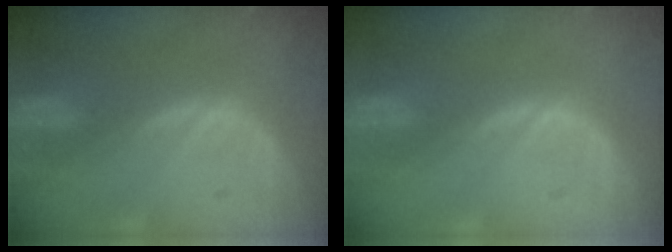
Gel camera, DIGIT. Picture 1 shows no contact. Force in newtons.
{"total": 0.0}